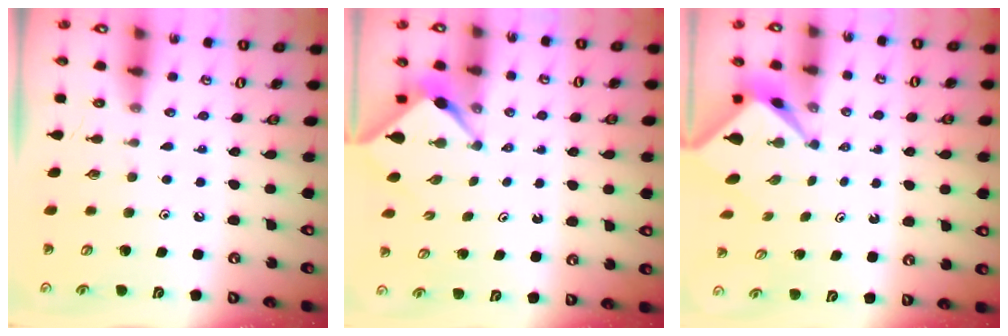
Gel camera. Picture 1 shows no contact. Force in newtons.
{"total": 3.2, "press": 3.1, "slide": 0.3}
{"total": 2.9, "press": 2.9, "slide": 0.1}